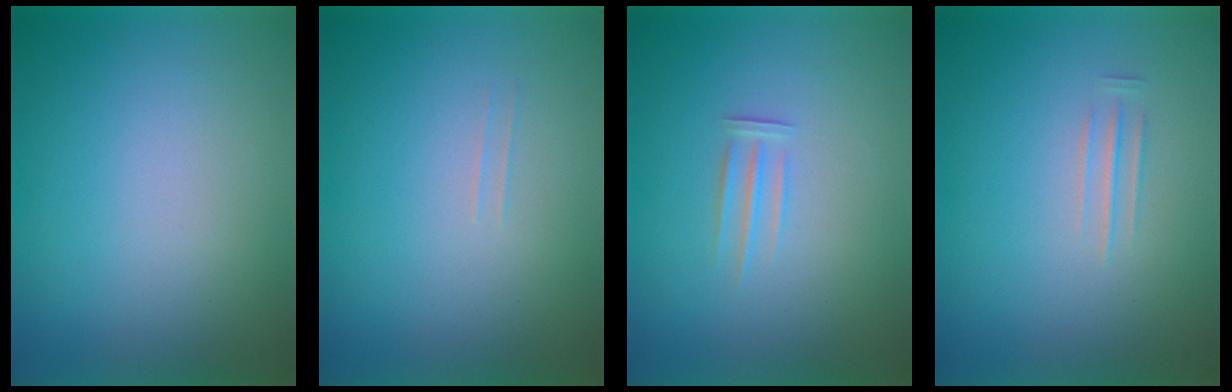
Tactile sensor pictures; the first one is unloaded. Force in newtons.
{"total": 1.1}
{"total": 1.7}
{"total": 1.4}